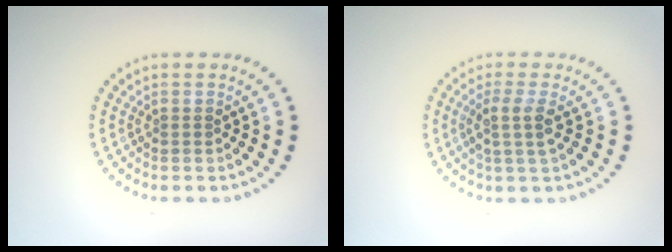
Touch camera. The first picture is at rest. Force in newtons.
{"total": 2.4, "press": 2.0, "slide": 1.4}